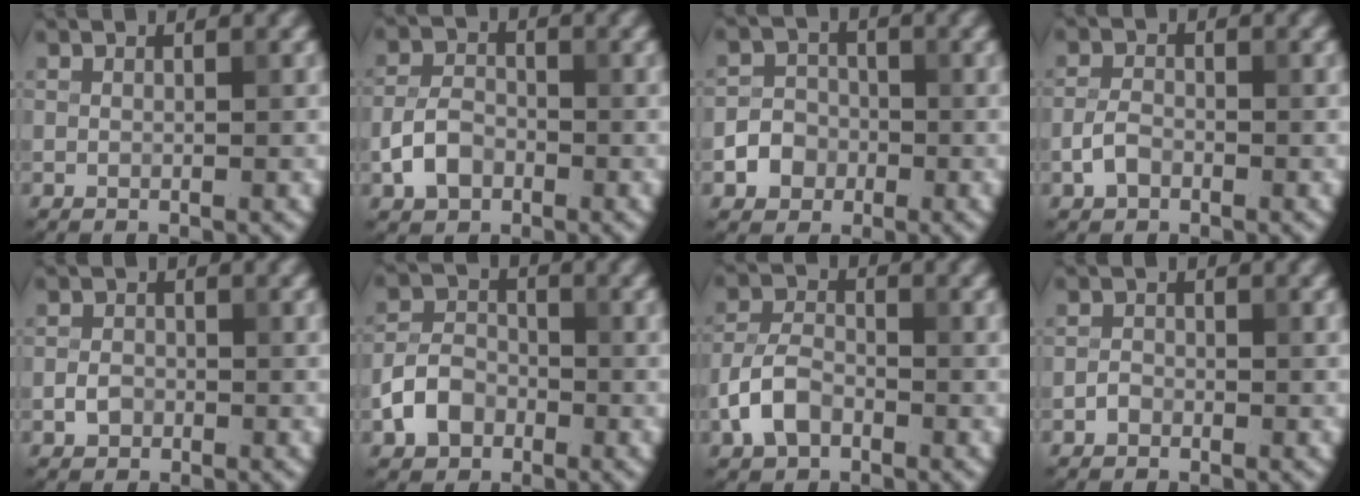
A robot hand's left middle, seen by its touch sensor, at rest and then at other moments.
{"total": 3.3, "force": [-1.4, 2.3, 1.9], "torque": [-0.035, 0.005, -0.033]}
{"total": 2.8, "force": [-1.1, 2.4, 0.9], "torque": [-0.004, 0.004, -0.022]}
{"total": 1.9, "force": [-1.0, 1.2, 1.1], "torque": [-0.022, 0.005, -0.023]}
{"total": 1.5, "force": [-0.6, 1.2, 0.7], "torque": [-0.009, 0.001, -0.014]}
{"total": 3.9, "force": [-1.7, 2.9, 1.9], "torque": [-0.039, 0.004, -0.037]}
{"total": 3.7, "force": [-1.8, 2.4, 2.2], "torque": [-0.045, 0.006, -0.043]}
{"total": 1.0, "force": [-0.6, 0.7, 0.3], "torque": [-0.004, 0.002, -0.012]}